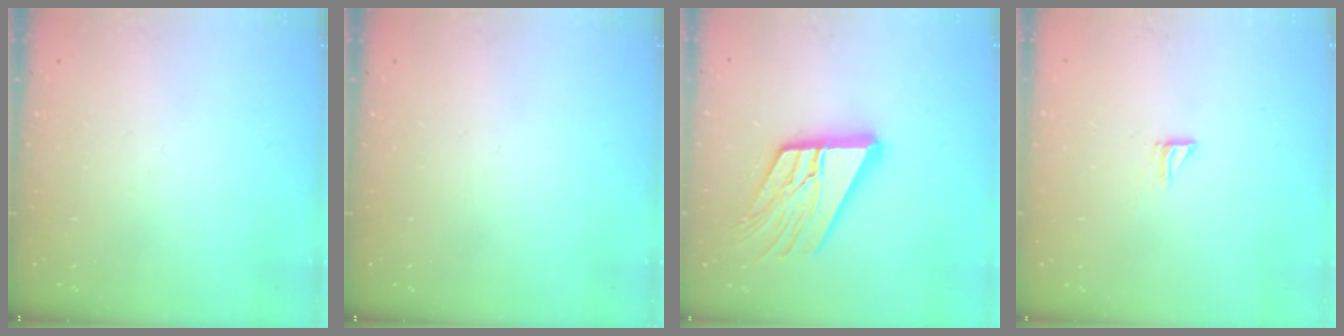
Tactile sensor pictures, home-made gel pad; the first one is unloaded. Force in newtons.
{"total": 0.0}
{"total": 17.6, "press": 17.5, "slide": 2.2}
{"total": 4.2, "press": 4.2, "slide": 0.2}